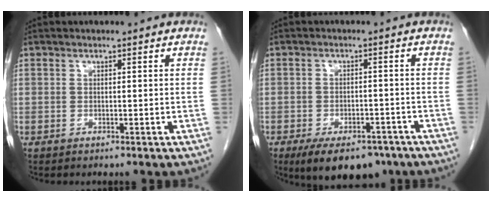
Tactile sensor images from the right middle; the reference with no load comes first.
{"total": 10.6, "force": [-7.6, 4.9, 5.5], "torque": [-0.080, -0.002, -0.114]}